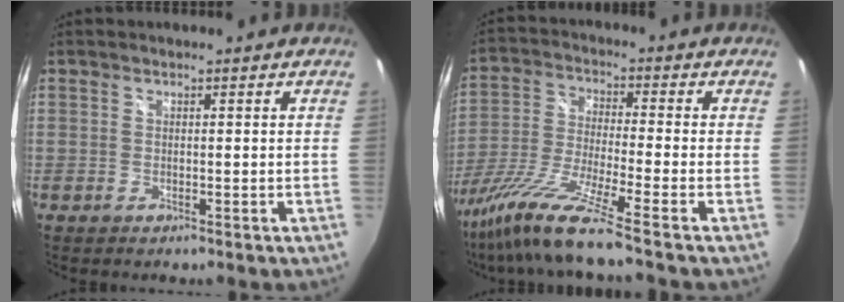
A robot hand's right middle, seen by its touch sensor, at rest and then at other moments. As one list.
[{"total": 14.8, "force": [-11.4, -1.5, 9.3], "torque": [-0.191, -0.042, -0.212]}]